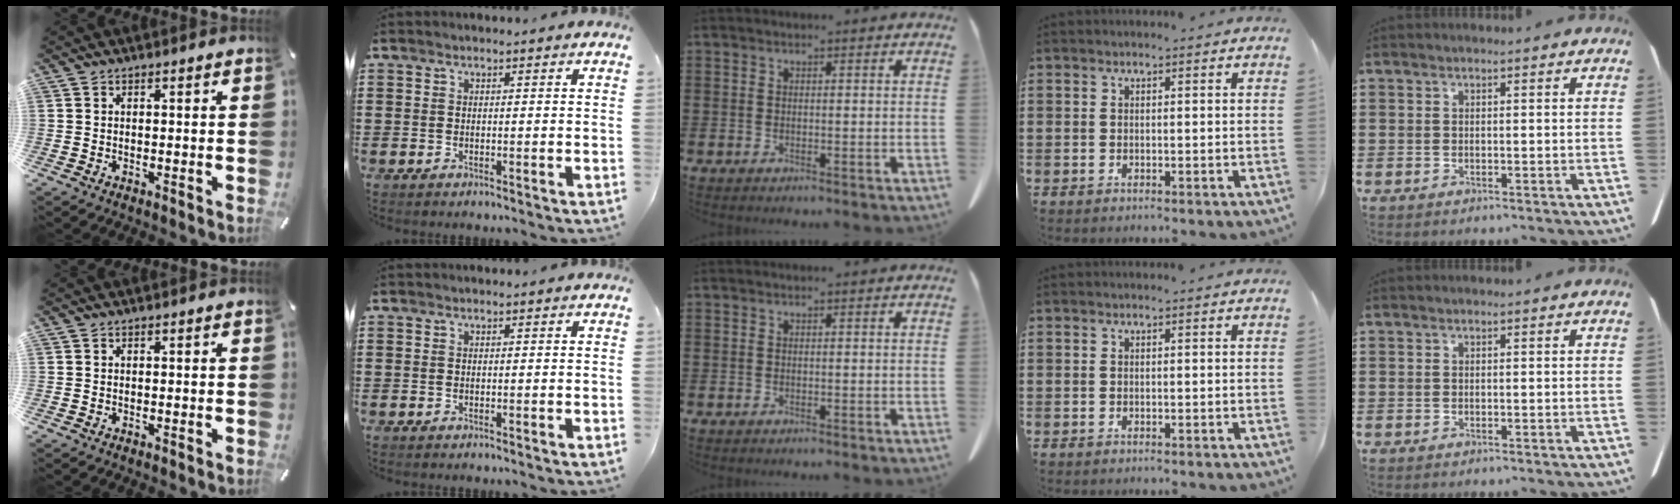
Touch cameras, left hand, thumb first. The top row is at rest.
{}